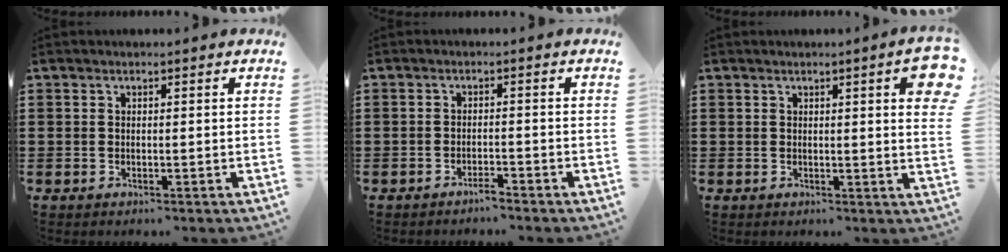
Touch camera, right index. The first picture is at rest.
{"total": 1.7, "force": [-1.6, 0.1, 0.6], "torque": [-0.013, 0.000, -0.030]}
{"total": 4.3, "force": [1.7, 0.5, 3.9], "torque": [-0.060, -0.005, 0.026]}